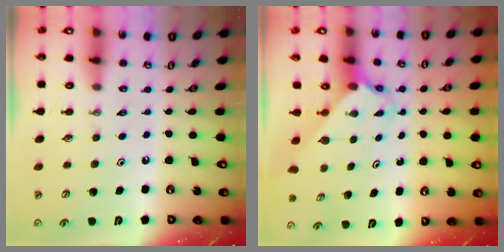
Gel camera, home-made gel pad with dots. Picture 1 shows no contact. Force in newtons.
{"total": 2.4, "press": 2.4, "slide": 0.2}